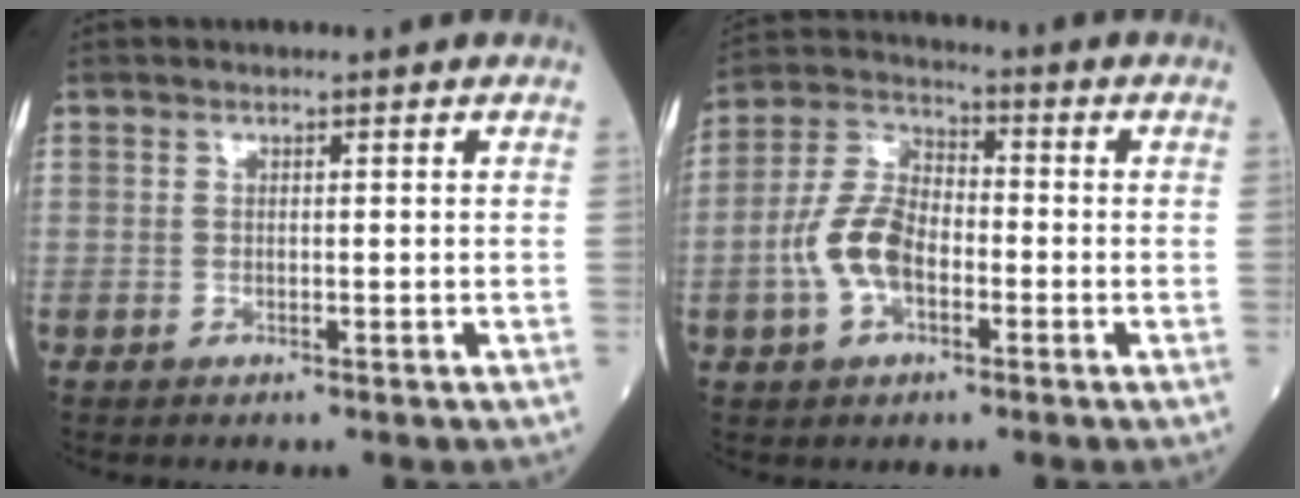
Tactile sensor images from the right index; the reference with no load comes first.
{"total": 9.1, "force": [-2.5, 5.1, 7.2], "torque": [-0.167, 0.019, -0.053]}